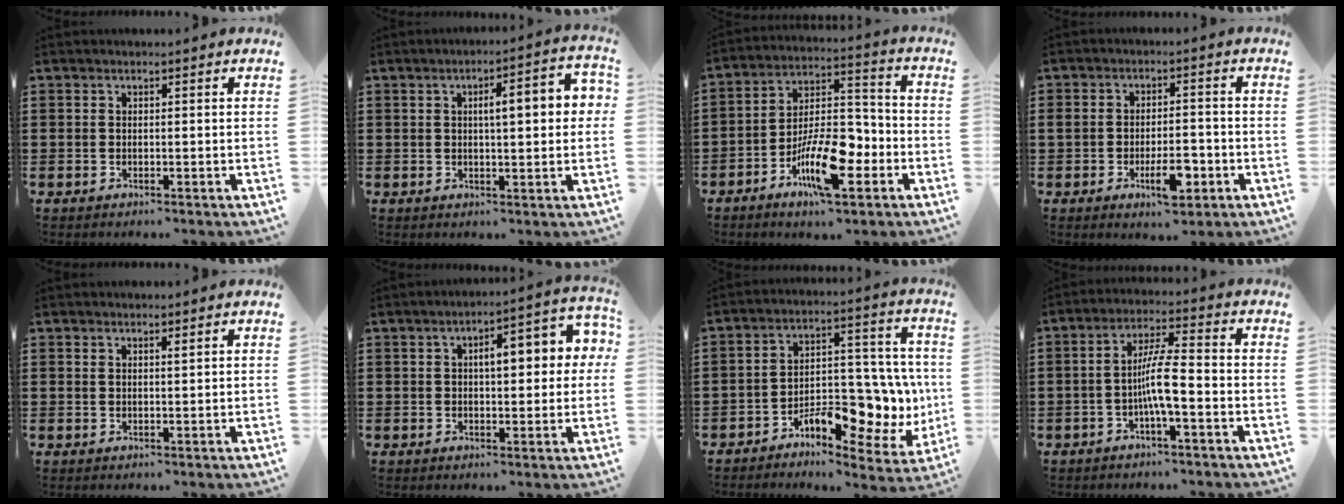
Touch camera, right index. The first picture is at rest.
{"total": 6.1, "force": [0.9, 1.6, 5.8], "torque": [-0.093, 0.001, 0.007]}
{"total": 12.0, "force": [-5.6, 4.7, 9.4], "torque": [-0.189, 0.012, -0.104]}
{"total": 6.2, "force": [-2.6, 2.7, 5.0], "torque": [-0.092, 0.005, -0.047]}
{"total": 1.0, "force": [0.9, 0.2, 0.4], "torque": [-0.008, 0.000, 0.018]}
{"total": 6.7, "force": [1.5, 2.7, 6.0], "torque": [-0.086, -0.002, 0.014]}
{"total": 10.9, "force": [-3.8, 5.9, 8.3], "torque": [-0.110, 0.002, -0.063]}
{"total": 6.7, "force": [-1.7, 1.0, 6.4], "torque": [-0.125, 0.000, -0.038]}